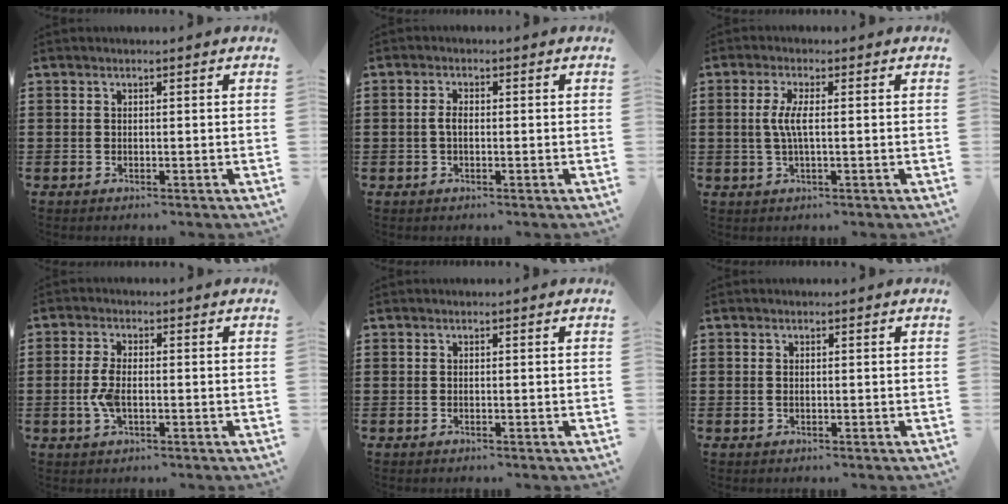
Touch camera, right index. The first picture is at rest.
{"total": 1.9, "force": [-0.2, 0.9, 1.7], "torque": [-0.040, -0.002, -0.007]}
{"total": 3.8, "force": [-0.1, 0.6, 3.7], "torque": [-0.084, -0.007, -0.008]}
{"total": 4.1, "force": [-0.7, 1.8, 3.6], "torque": [-0.095, -0.008, -0.021]}
{"total": 0.0}
{"total": 0.5, "force": [0.0, 0.3, 0.4], "torque": [-0.011, 0.000, 0.000]}